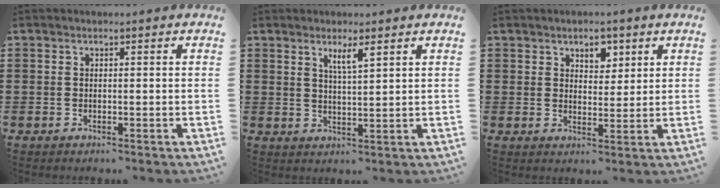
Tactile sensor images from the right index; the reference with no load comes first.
{"total": 3.1, "force": [1.8, 0.5, 2.4], "torque": [-0.051, 0.003, 0.031]}
{"total": 3.6, "force": [2.4, 2.3, 1.4], "torque": [-0.022, 0.006, 0.041]}